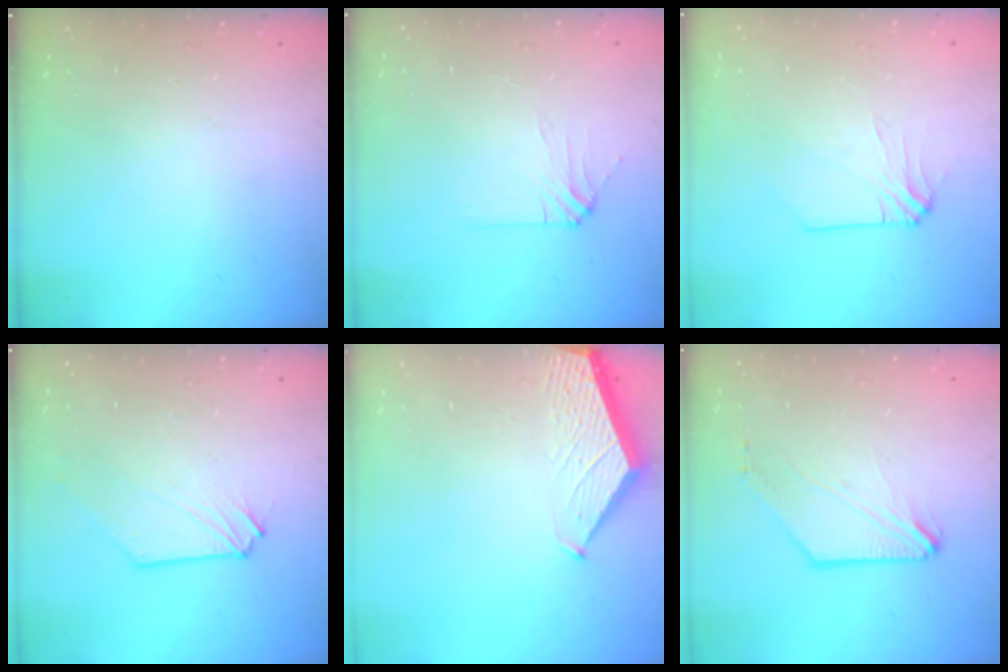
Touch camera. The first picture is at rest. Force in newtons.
{"total": 3.5, "press": 3.4, "slide": 0.8}
{"total": 3.2, "press": 3.2, "slide": 0.8}
{"total": 0.0}
{"total": 1.8, "press": 1.8, "slide": 0.2}
{"total": 0.0}